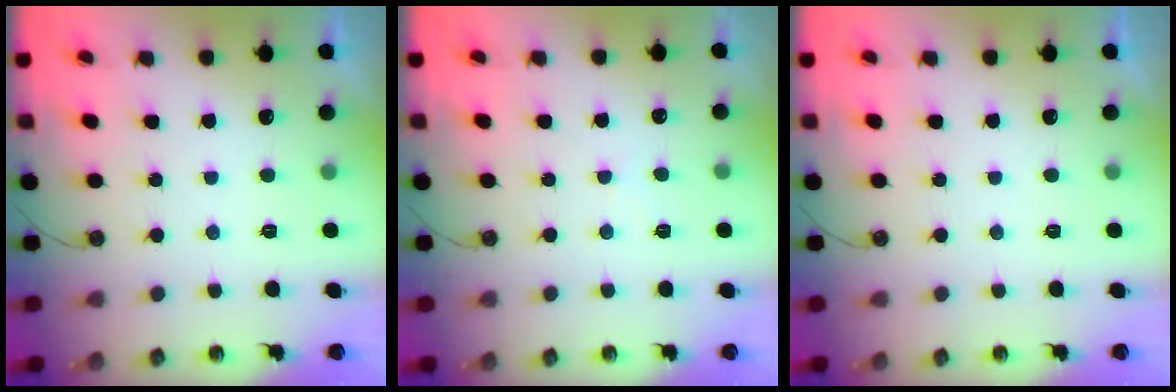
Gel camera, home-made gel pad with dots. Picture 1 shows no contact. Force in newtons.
{"total": 5.6, "press": 5.6, "slide": 0.9}
{"total": 0.0}